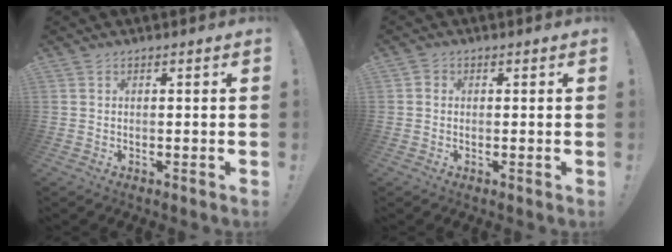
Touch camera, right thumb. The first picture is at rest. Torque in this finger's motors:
{"motor_torque": [0.08, 0.10, -0.36, 0.28, -0.04]}